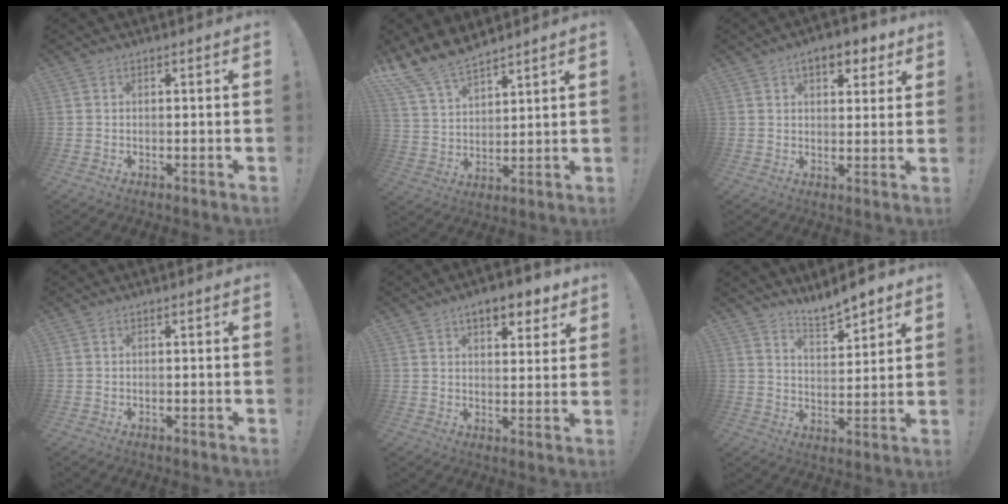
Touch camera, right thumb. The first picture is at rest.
{"total": 11.7, "force": [10.4, 4.0, 3.6], "torque": [-0.083, -0.073, 0.199]}
{"total": 7.3, "force": [4.3, 3.8, 4.5], "torque": [-0.055, -0.011, 0.072]}
{"total": 0.0}
{"total": 7.8, "force": [5.3, 3.2, 4.7], "torque": [-0.062, -0.023, 0.092]}
{"total": 8.0, "force": [7.3, 1.6, 2.9], "torque": [-0.044, -0.055, 0.131]}